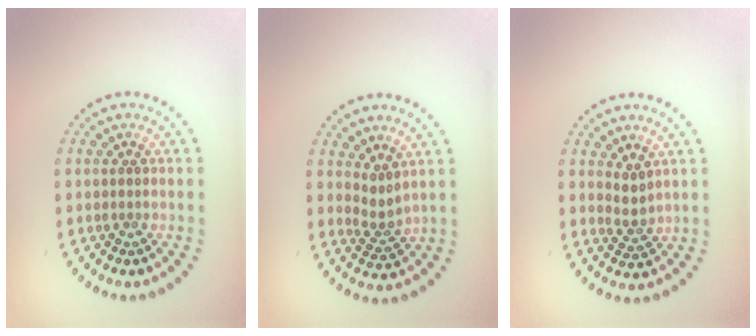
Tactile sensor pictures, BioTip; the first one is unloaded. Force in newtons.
{"total": 1.9, "press": 1.4, "slide": 1.3}
{"total": 1.8, "press": 1.4, "slide": 1.1}